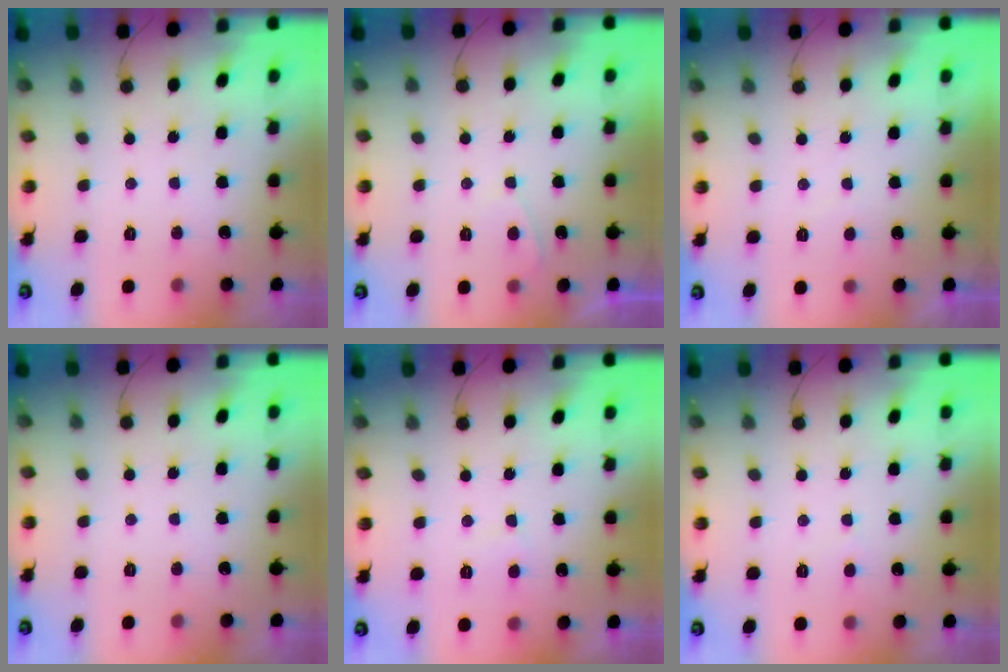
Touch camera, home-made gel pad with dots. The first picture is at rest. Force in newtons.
{"total": 0.7, "press": 0.6, "slide": 0.5}
{"total": 0.0}
{"total": 0.0}
{"total": 2.7, "press": 2.7, "slide": 0.3}
{"total": 2.7, "press": 2.7, "slide": 0.2}